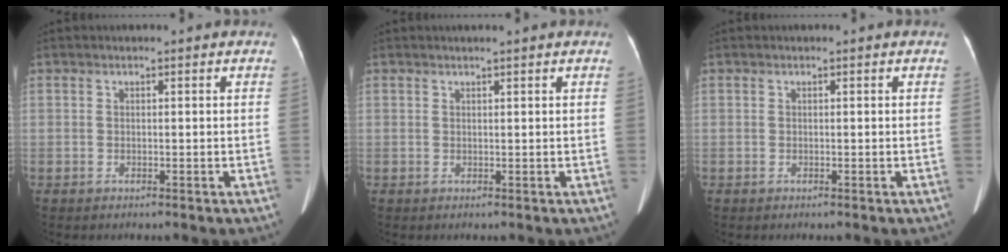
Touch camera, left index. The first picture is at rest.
{"total": 1.9, "force": [1.7, -0.3, 1.0], "torque": [-0.011, 0.012, 0.026]}
{"total": 0.0}